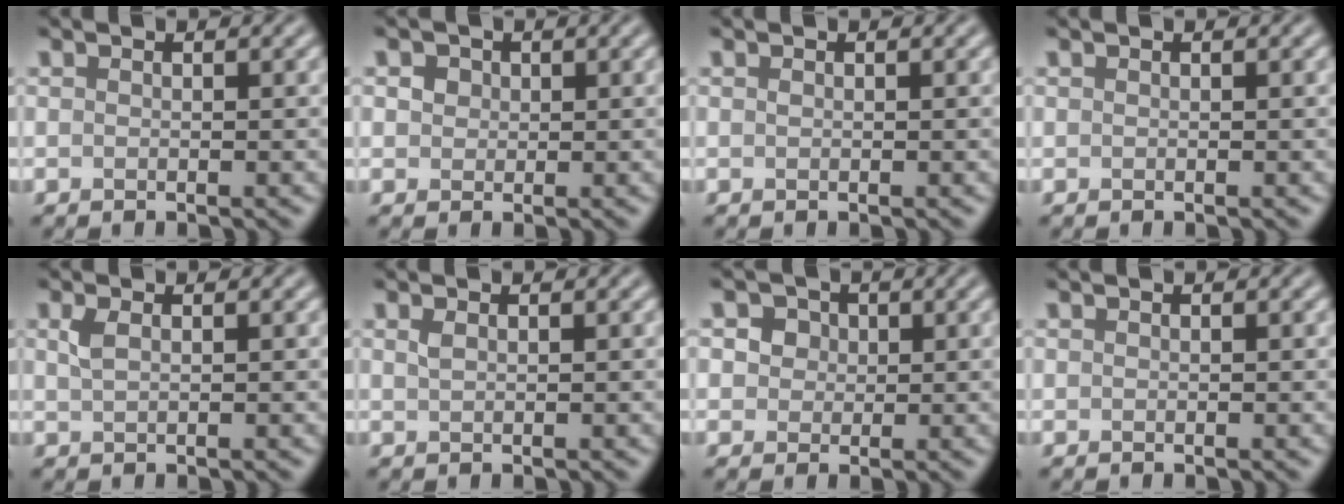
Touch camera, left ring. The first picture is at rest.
{"total": 1.9, "force": [0.8, 1.5, 0.7], "torque": [-0.017, 0.006, 0.013]}
{"total": 0.0}
{"total": 0.0}
{"total": 1.3, "force": [0.6, 0.6, 1.0], "torque": [-0.026, 0.002, 0.014]}
{"total": 0.7, "force": [0.4, 0.3, 0.5], "torque": [-0.013, 0.002, 0.009]}
{"total": 3.8, "force": [1.6, 3.0, 1.7], "torque": [-0.026, 0.013, 0.015]}
{"total": 0.0}